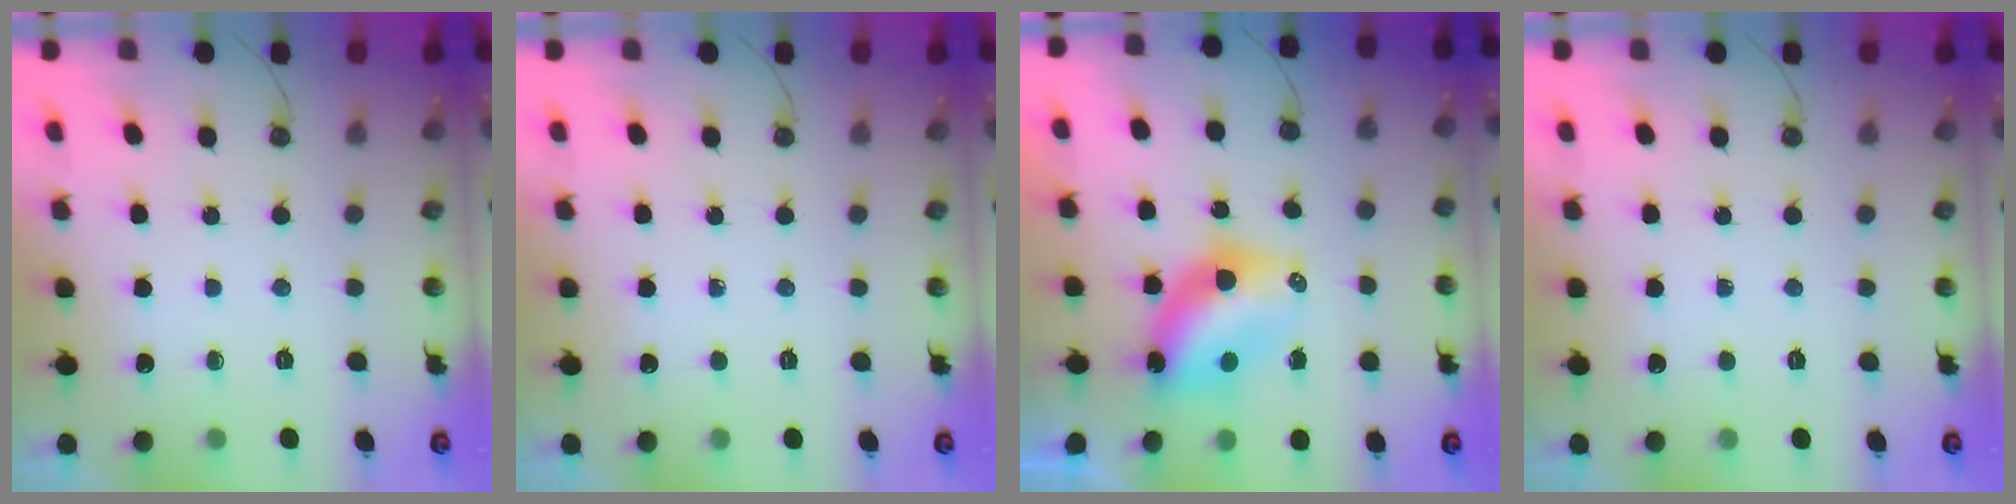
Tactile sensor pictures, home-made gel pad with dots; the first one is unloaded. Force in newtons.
{"total": 0.0}
{"total": 9.1, "press": 9.1, "slide": 0.7}
{"total": 0.0}